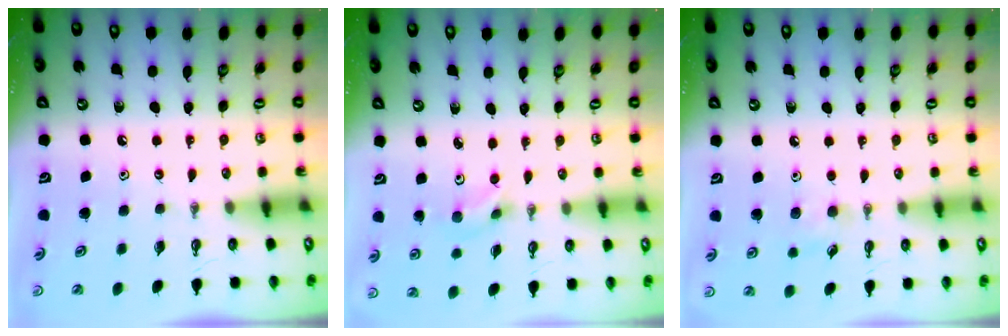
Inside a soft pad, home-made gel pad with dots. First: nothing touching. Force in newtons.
{"total": 2.2, "press": 2.2, "slide": 0.1}
{"total": 6.4, "press": 6.2, "slide": 1.5}